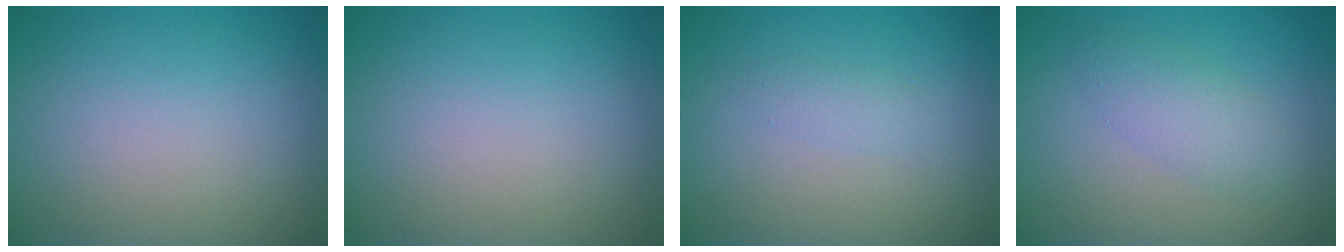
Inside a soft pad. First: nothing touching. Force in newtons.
{"total": 0.0}
{"total": 1.0, "press": 1.0, "slide": 0.1}
{"total": 2.7, "press": 2.7, "slide": 0.1}